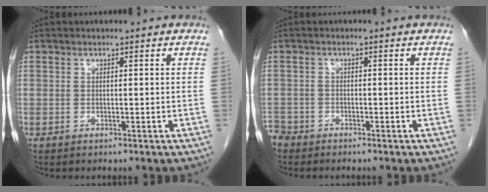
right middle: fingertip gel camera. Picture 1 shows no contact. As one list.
[{"total": 3.0, "force": [-2.7, 1.3, 0.1], "torque": [-0.004, -0.002, -0.054]}]